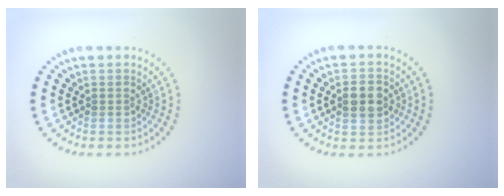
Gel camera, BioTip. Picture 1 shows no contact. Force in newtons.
{"total": 2.7, "press": 2.7, "slide": 0.3}